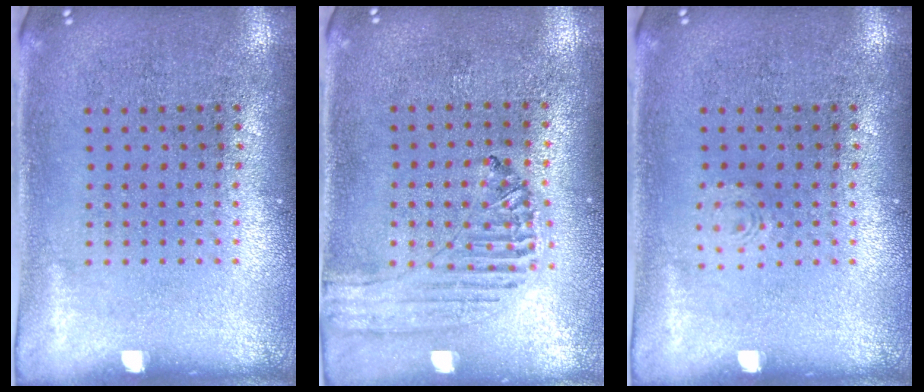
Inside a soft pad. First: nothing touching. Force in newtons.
{"total": 0.5, "press": 0.5, "slide": 0.2}
{"total": 0.8, "press": 0.8, "slide": 0.1}